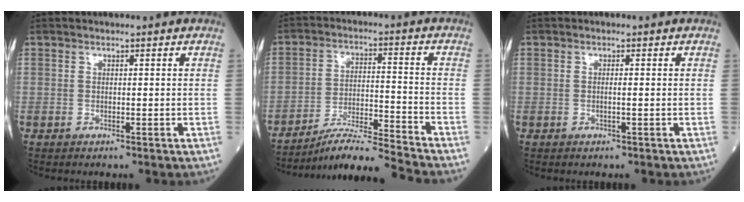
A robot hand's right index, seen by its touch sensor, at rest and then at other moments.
{"total": 10.2, "force": [-9.5, -2.7, 2.6], "torque": [-0.040, -0.001, -0.170]}
{"total": 0.9, "force": [-0.1, -0.1, 0.9], "torque": [-0.018, 0.000, -0.003]}